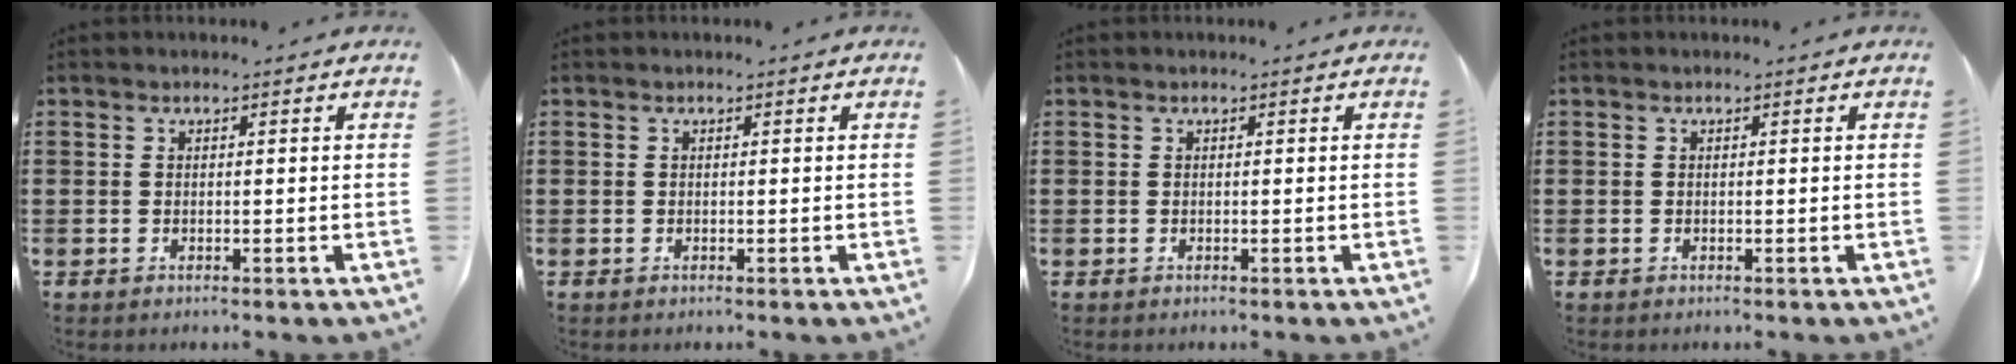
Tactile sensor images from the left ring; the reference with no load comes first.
{"total": 0.0}
{"total": 0.0}
{"total": 0.0}